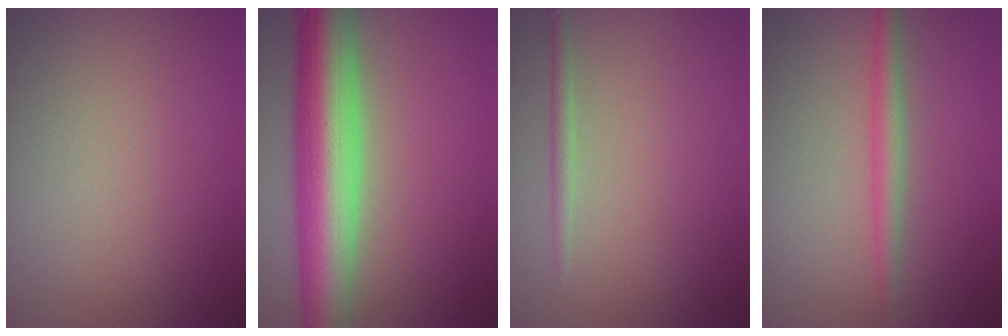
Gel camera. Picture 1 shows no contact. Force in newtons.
{"total": 10.2, "press": 10.2, "slide": 0.6}
{"total": 1.1, "press": 1.1, "slide": 0.0}
{"total": 2.2, "press": 2.2, "slide": 0.1}